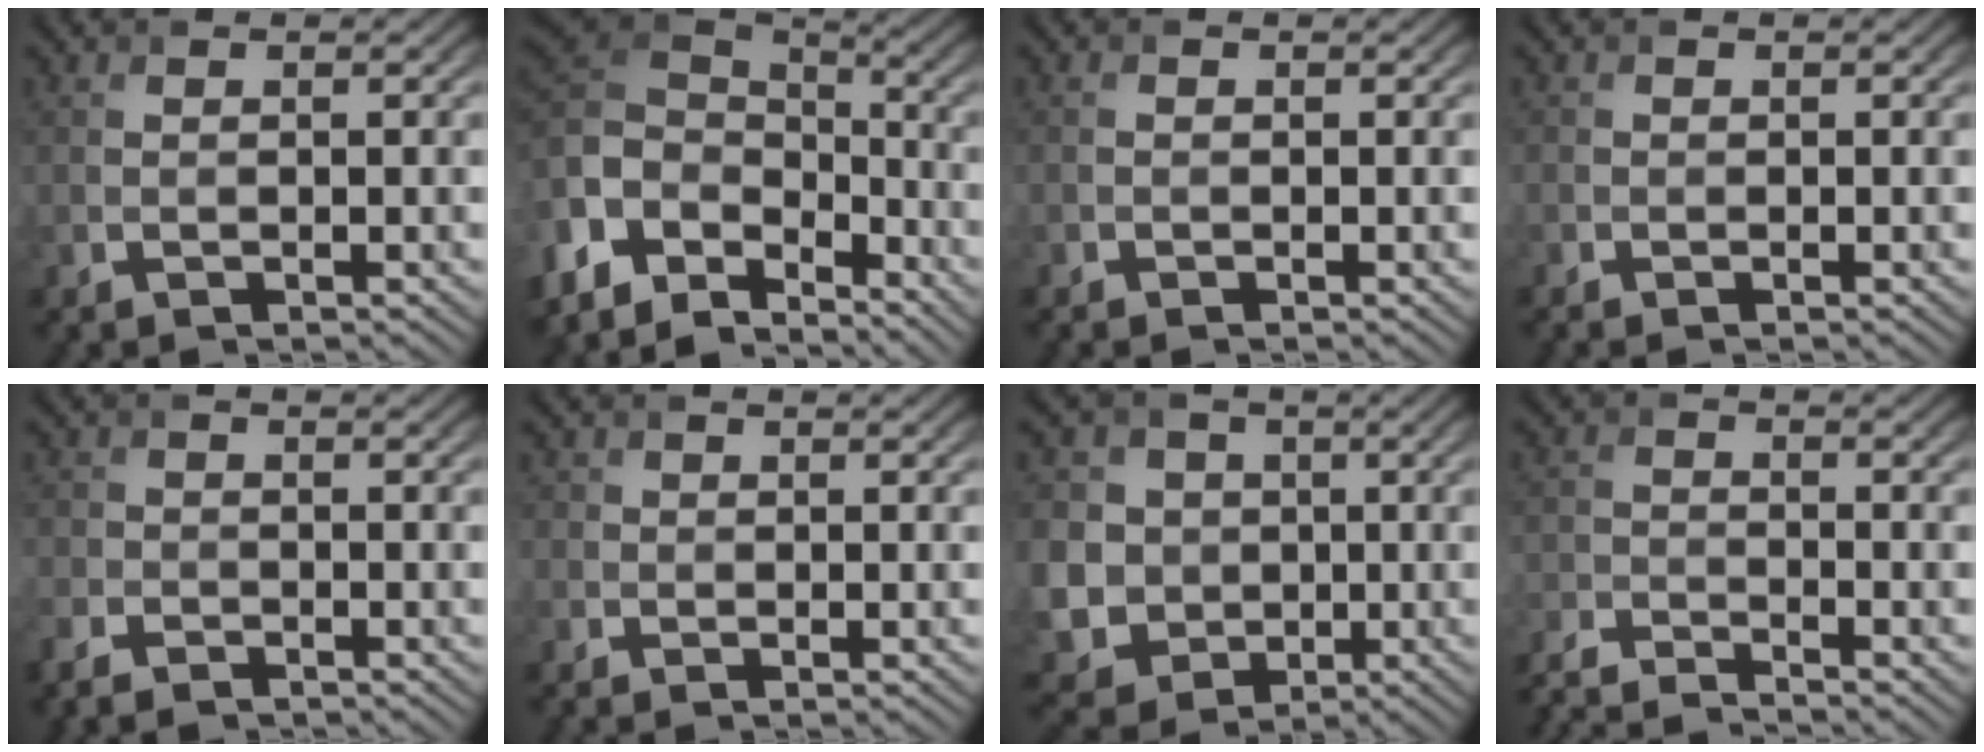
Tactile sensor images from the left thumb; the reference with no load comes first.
{"total": 10.3, "force": [-2.5, 7.4, 6.7], "torque": [-0.188, -0.005, -0.047]}
{"total": 0.6, "force": [-0.6, 0.1, 0.2], "torque": [-0.005, -0.002, -0.014]}
{"total": 1.1, "force": [-1.0, 0.2, 0.2], "torque": [-0.005, -0.006, -0.023]}
{"total": 2.9, "force": [-2.3, 1.3, 1.3], "torque": [-0.032, -0.005, -0.048]}
{"total": 1.5, "force": [-1.0, 1.0, 0.3], "torque": [-0.008, -0.002, -0.019]}
{"total": 11.6, "force": [-0.2, 10.9, 4.0], "torque": [-0.169, -0.017, -0.009]}
{"total": 5.5, "force": [-5.1, 0.5, 2.0], "torque": [-0.045, -0.010, -0.106]}